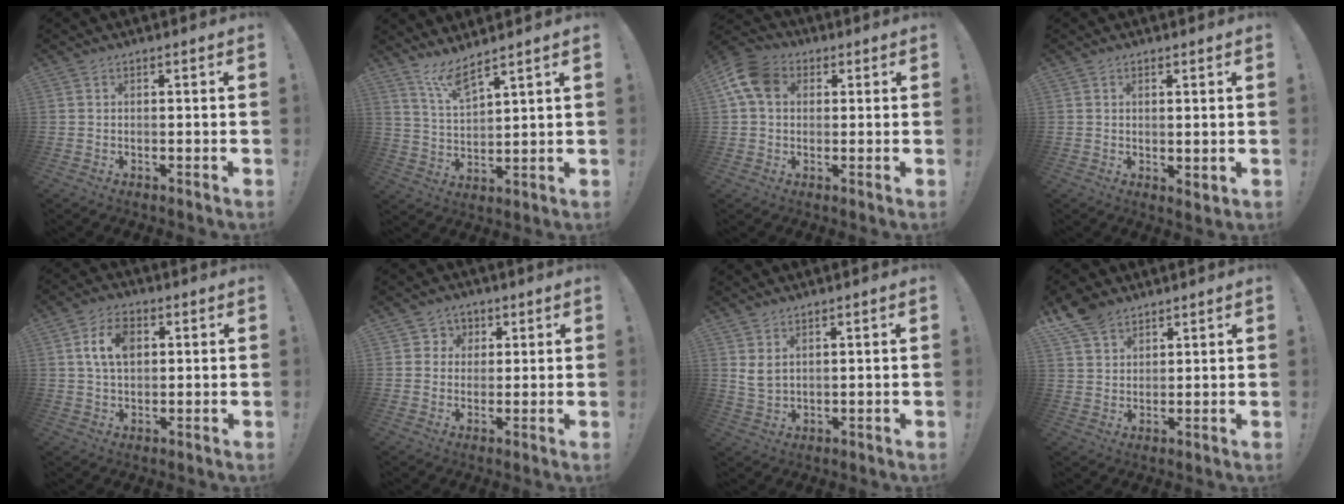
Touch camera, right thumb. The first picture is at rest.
{"total": 8.0, "force": [6.3, 1.4, 4.7], "torque": [-0.105, -0.031, 0.116]}
{"total": 10.5, "force": [2.8, 7.6, 6.6], "torque": [-0.128, 0.008, 0.059]}
{"total": 2.0, "force": [1.4, 0.9, 1.2], "torque": [-0.009, -0.009, 0.024]}
{"total": 8.9, "force": [2.3, 5.5, 6.6], "torque": [-0.116, 0.007, 0.042]}
{"total": 4.9, "force": [1.5, 4.6, 0.7], "torque": [-0.010, -0.010, 0.027]}
{"total": 4.3, "force": [2.2, 2.4, 2.7], "torque": [-0.054, -0.011, 0.042]}
{"total": 7.8, "force": [5.9, 4.4, 2.6], "torque": [-0.049, -0.033, 0.116]}